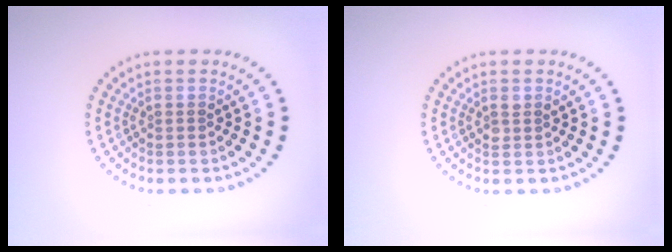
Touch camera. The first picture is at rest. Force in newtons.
{"total": 1.0, "press": 1.0, "slide": 0.2}